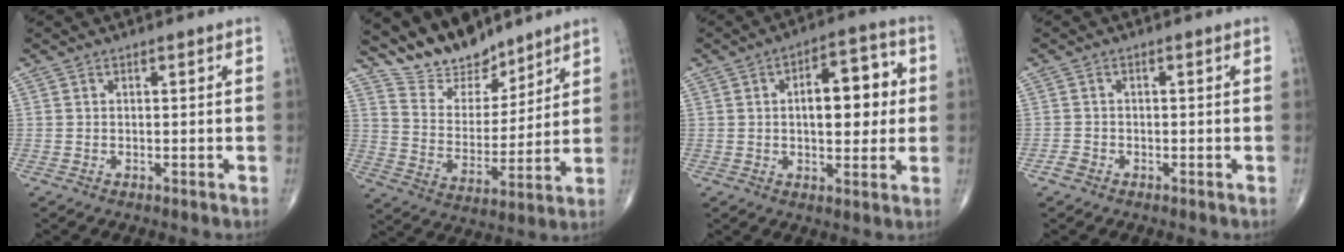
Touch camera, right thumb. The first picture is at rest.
{"total": 12.0, "force": [10.5, 4.8, 3.2], "torque": [-0.026, -0.075, 0.198]}
{"total": 12.4, "force": [1.6, 6.2, 10.7], "torque": [-0.119, 0.014, 0.021]}
{"total": 1.5, "force": [-1.0, 1.0, 0.4], "torque": [-0.010, 0.004, -0.021]}